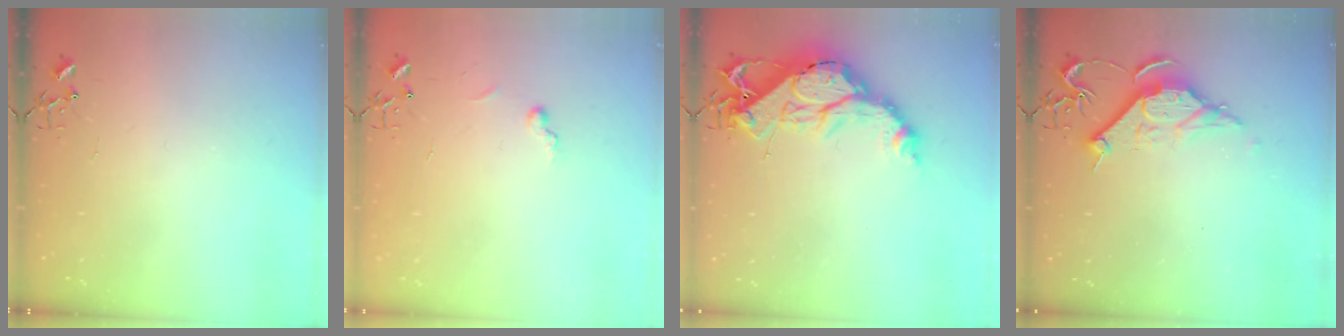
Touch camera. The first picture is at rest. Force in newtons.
{"total": 5.6, "press": 5.6, "slide": 0.5}
{"total": 18.0, "press": 17.9, "slide": 1.7}
{"total": 10.7, "press": 10.7, "slide": 0.7}